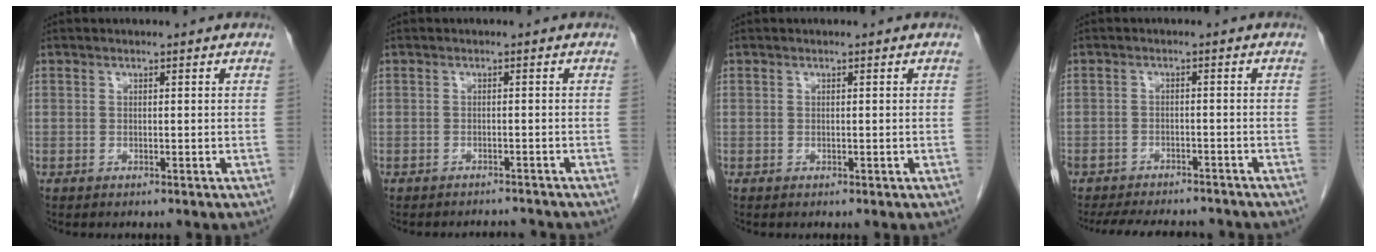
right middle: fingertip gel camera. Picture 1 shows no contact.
{"total": 2.8, "force": [-2.8, 0.5, -0.2], "torque": [0.006, -0.004, -0.039]}
{"total": 0.0}
{"total": 13.6, "force": [-12.0, 4.1, 4.8], "torque": [-0.096, 0.002, -0.156]}